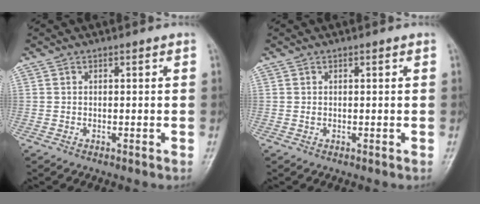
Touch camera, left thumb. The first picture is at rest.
{"total": 0.7, "force": [0.2, 0.4, 0.6], "torque": [-0.008, 0.005, 0.006]}